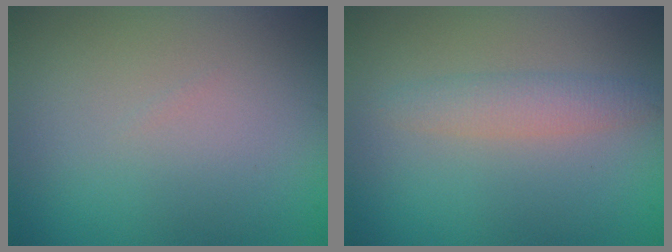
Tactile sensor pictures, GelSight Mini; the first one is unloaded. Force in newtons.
{"total": 2.2, "press": 2.2, "slide": 0.0}